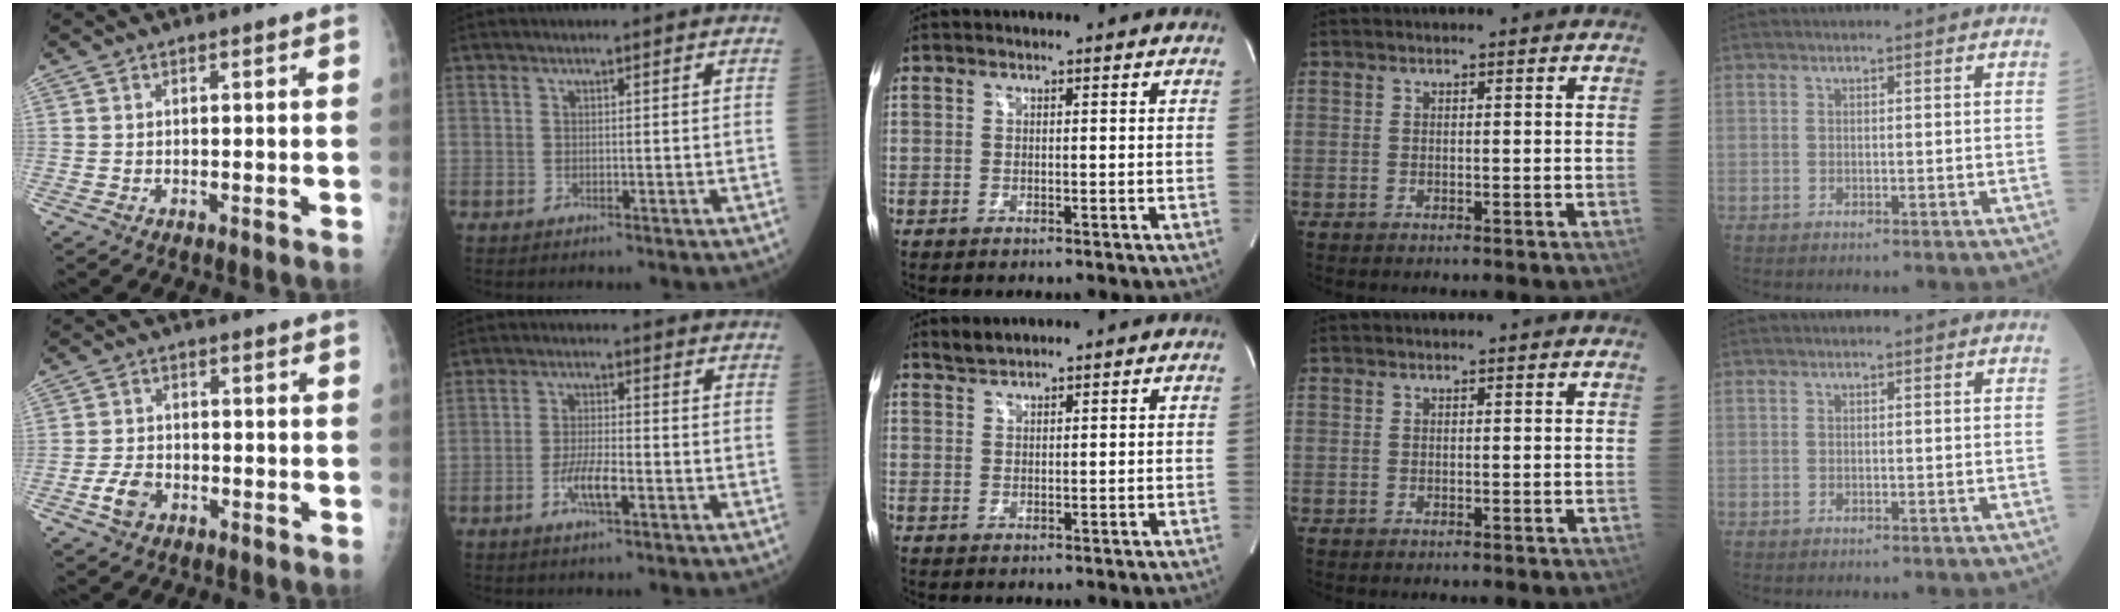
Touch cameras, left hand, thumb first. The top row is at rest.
{"thumb": {"total": 4.3, "force": [-2.4, 2.9, 2.1], "torque": [-0.037, 0.016, -0.043]}, "index": {"total": 4.7, "force": [-2.1, 0.9, 4.1], "torque": [-0.081, 0.000, -0.040]}, "middle": {"total": 1.6, "force": [1.6, 0.1, 0.1], "torque": [-0.007, 0.006, 0.036]}}